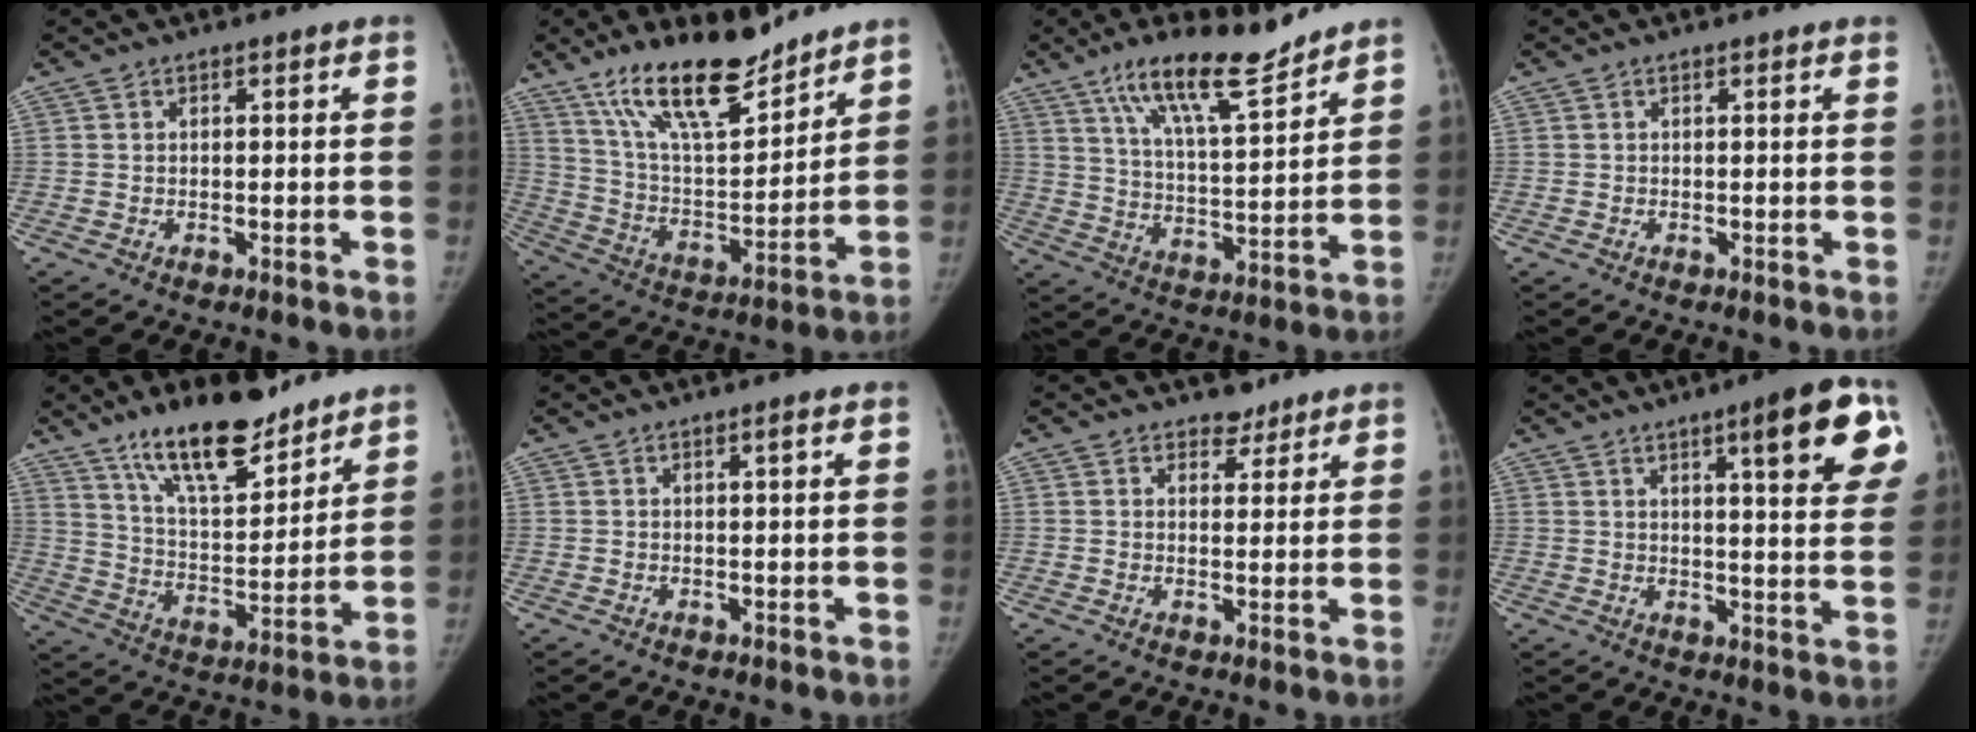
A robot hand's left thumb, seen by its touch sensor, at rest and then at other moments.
{"total": 19.3, "force": [14.4, 6.4, 11.2], "torque": [-0.153, -0.080, 0.259]}
{"total": 14.4, "force": [10.7, 3.2, 9.1], "torque": [-0.141, -0.062, 0.191]}
{"total": 0.8, "force": [0.7, 0.0, 0.4], "torque": [-0.006, 0.004, 0.008]}
{"total": 17.9, "force": [13.2, 6.2, 10.4], "torque": [-0.130, -0.080, 0.230]}
{"total": 0.6, "force": [0.2, -0.1, 0.6], "torque": [-0.008, 0.002, 0.004]}
{"total": 3.5, "force": [2.8, 2.0, 0.2], "torque": [0.025, -0.017, 0.038]}
{"total": 14.0, "force": [6.7, 3.1, 11.9], "torque": [-0.123, -0.023, 0.083]}